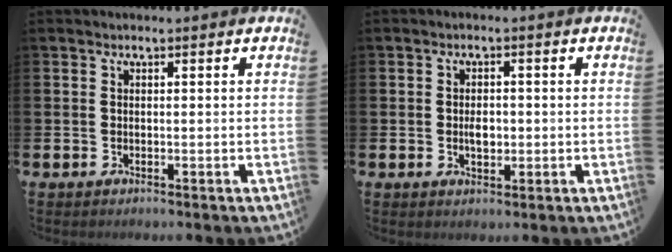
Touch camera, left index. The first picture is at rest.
{"total": 2.3, "force": [-0.1, 1.4, 1.8], "torque": [-0.013, -0.003, -0.008]}